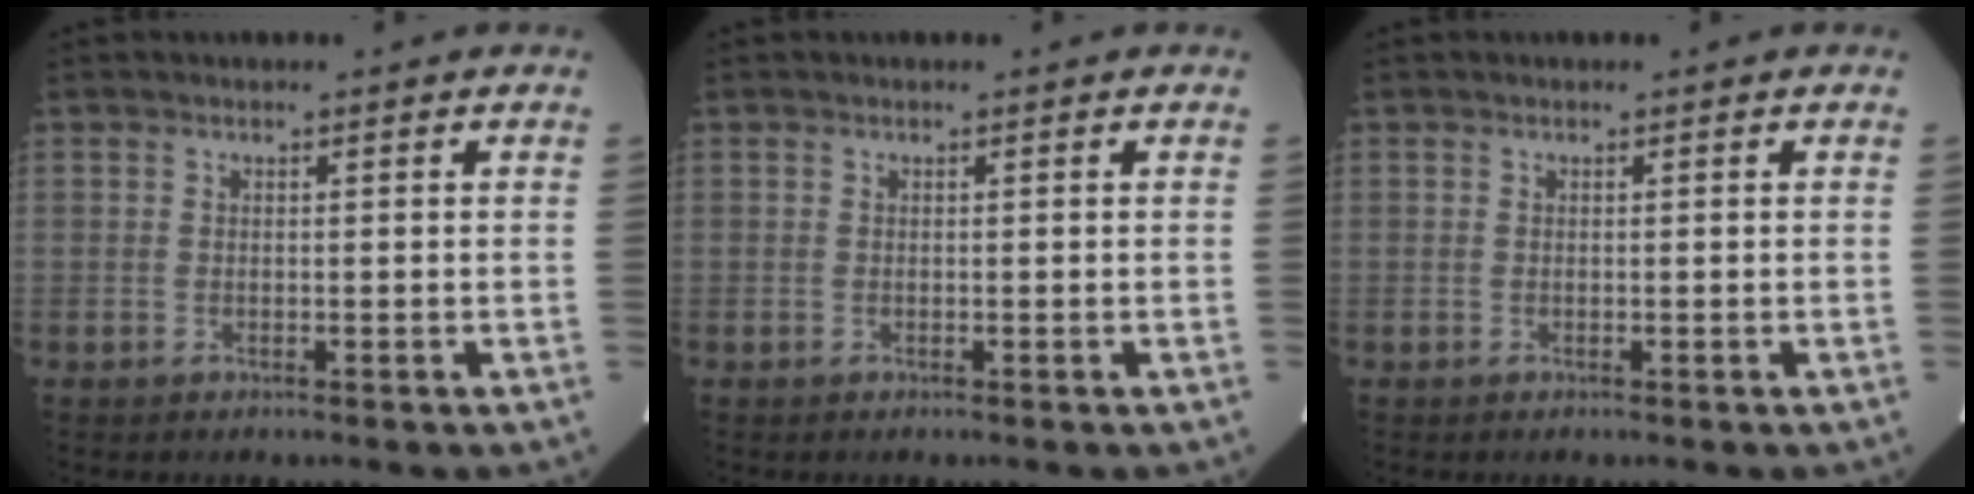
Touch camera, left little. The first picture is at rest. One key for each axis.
{"total": 0.0}
{"total": 0.0}